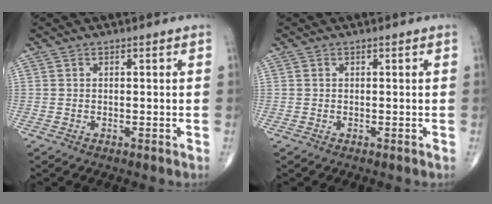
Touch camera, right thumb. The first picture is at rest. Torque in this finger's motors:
{"motor_torque": [-0.46, -0.15, -0.26, -0.38, 0.01]}